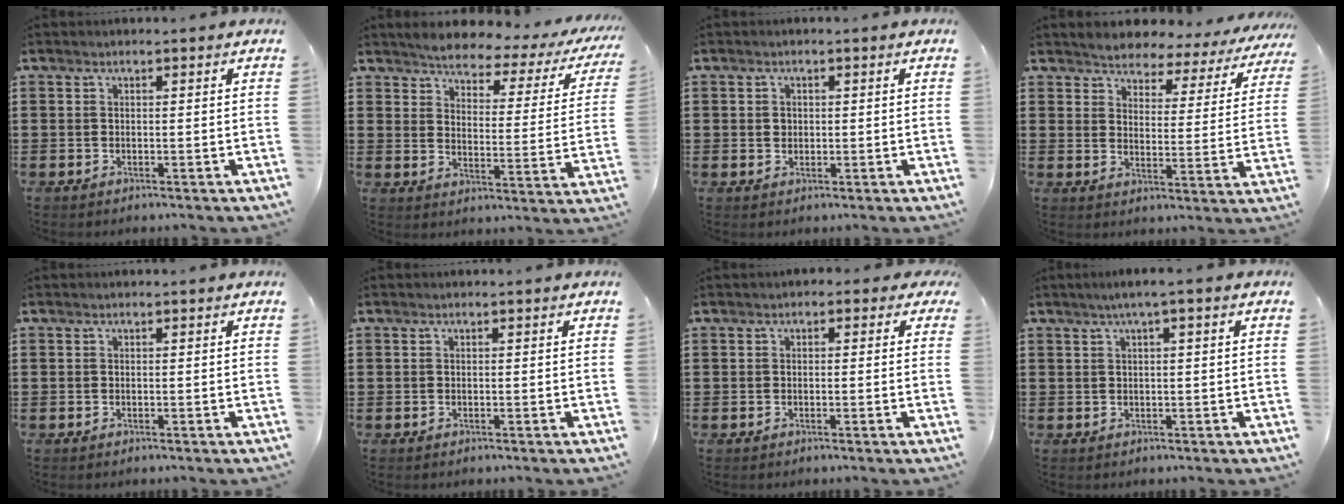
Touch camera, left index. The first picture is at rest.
{"total": 3.0, "force": [2.8, 0.6, 0.8], "torque": [-0.039, -0.024, 0.038]}
{"total": 1.3, "force": [0.2, 1.2, 0.5], "torque": [-0.013, 0.007, 0.004]}
{"total": 3.7, "force": [3.6, 0.4, -0.4], "torque": [-0.021, -0.033, 0.057]}
{"total": 0.0}
{"total": 0.0}
{"total": 1.1, "force": [-0.3, 0.7, 0.7], "torque": [-0.017, 0.005, -0.009]}
{"total": 1.9, "force": [0.4, -0.1, 1.9], "torque": [-0.034, -0.003, 0.007]}